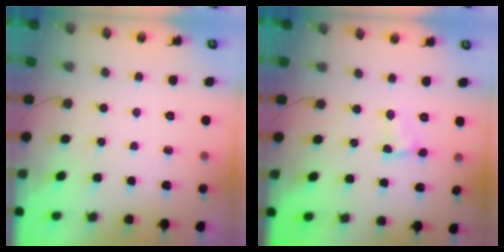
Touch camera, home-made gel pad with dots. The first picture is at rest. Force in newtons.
{"total": 2.4, "press": 2.3, "slide": 0.4}